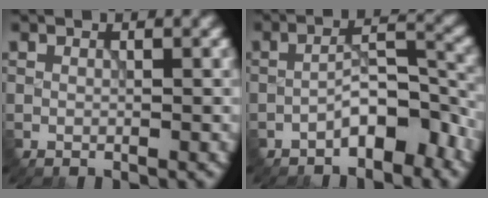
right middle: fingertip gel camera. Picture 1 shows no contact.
{"total": 4.5, "force": [-2.8, 1.5, 3.2], "torque": [-0.044, 0.018, -0.050]}